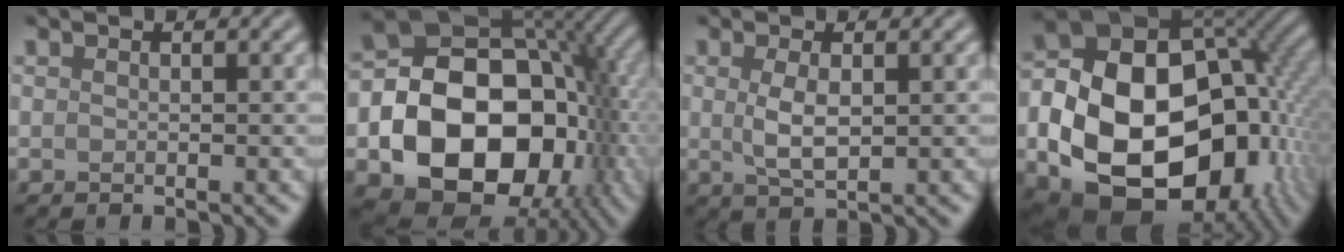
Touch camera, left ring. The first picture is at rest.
{"total": 18.1, "force": [-3.9, 13.5, 11.4], "torque": [-0.172, -0.020, -0.067]}
{"total": 2.7, "force": [0.3, 1.1, 2.4], "torque": [-0.057, -0.001, 0.008]}
{"total": 21.4, "force": [-4.5, 15.7, 13.7], "torque": [-0.230, -0.036, -0.068]}